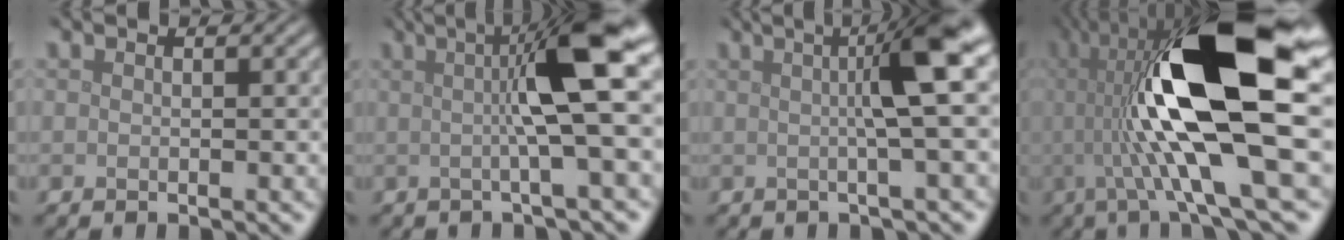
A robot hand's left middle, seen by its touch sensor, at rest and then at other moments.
{"total": 8.6, "force": [1.5, 1.2, 8.4], "torque": [-0.117, 0.014, 0.018]}
{"total": 6.7, "force": [1.3, 0.9, 6.5], "torque": [-0.091, 0.017, 0.016]}
{"total": 15.5, "force": [1.6, 4.0, 14.9], "torque": [-0.242, 0.010, 0.024]}